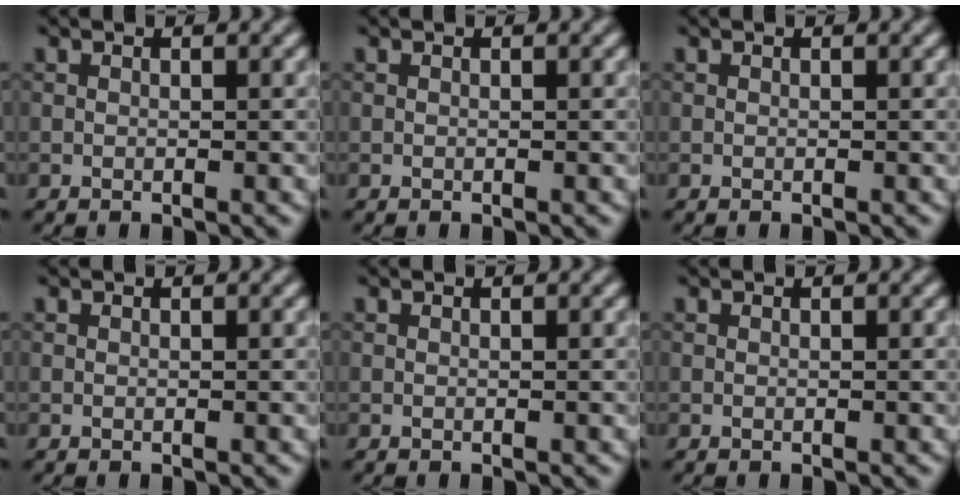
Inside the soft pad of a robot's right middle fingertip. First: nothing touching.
{"total": 0.0}
{"total": 0.0}
{"total": 0.0}
{"total": 0.0}
{"total": 0.0}